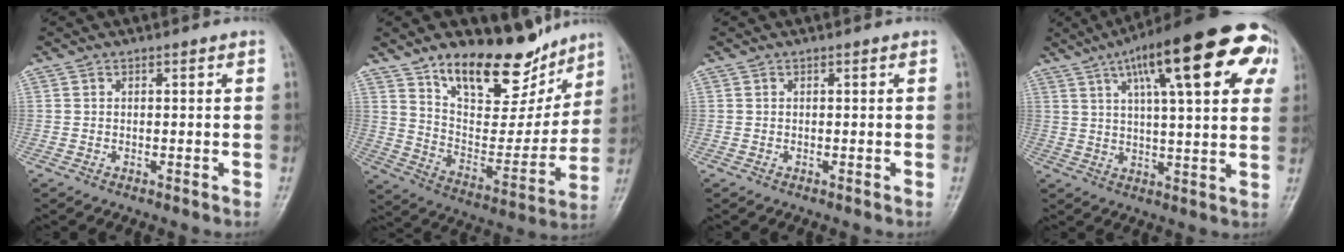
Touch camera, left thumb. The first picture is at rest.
{"total": 20.1, "force": [14.5, 9.1, 10.5], "torque": [-0.102, -0.088, 0.239]}
{"total": 0.0}
{"total": 25.4, "force": [10.7, 7.2, 21.9], "torque": [-0.297, 0.013, 0.147]}